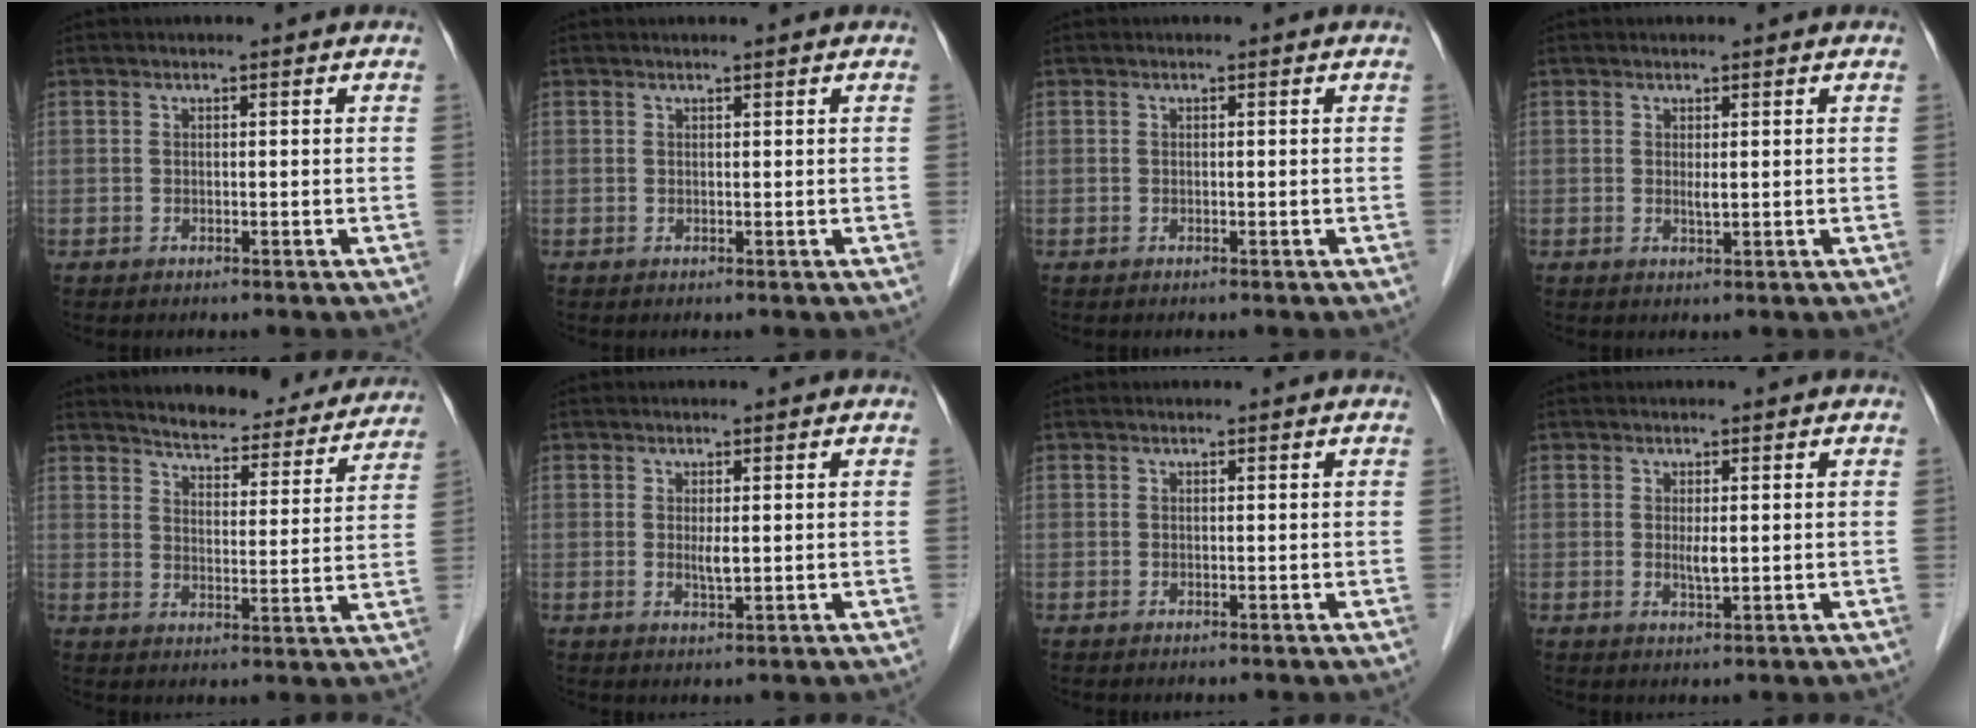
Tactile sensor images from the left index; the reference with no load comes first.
{"total": 1.0, "force": [0.8, -0.1, 0.5], "torque": [-0.008, 0.005, 0.016]}
{"total": 0.0}
{"total": 1.0, "force": [0.3, 0.1, 1.0], "torque": [-0.023, -0.002, 0.007]}
{"total": 17.7, "force": [16.5, 3.9, 4.8], "torque": [-0.045, -0.016, 0.203]}
{"total": 1.7, "force": [0.3, 0.2, 1.7], "torque": [-0.035, -0.004, 0.009]}
{"total": 0.6, "force": [0.5, 0.0, 0.1], "torque": [-0.004, 0.008, 0.010]}
{"total": 1.7, "force": [0.3, 0.2, 1.7], "torque": [-0.035, -0.004, 0.008]}